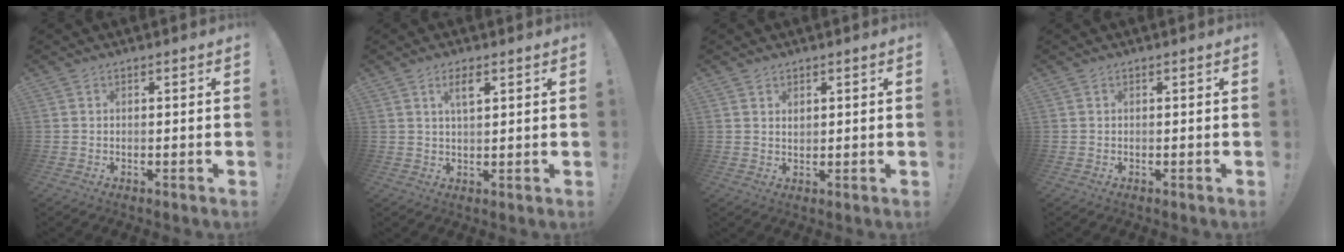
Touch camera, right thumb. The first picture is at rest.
{"total": 4.2, "force": [2.0, 1.5, 3.4], "torque": [-0.051, -0.006, 0.030]}
{"total": 1.6, "force": [1.0, 1.1, 0.6], "torque": [0.002, -0.004, 0.015]}
{"total": 0.0}